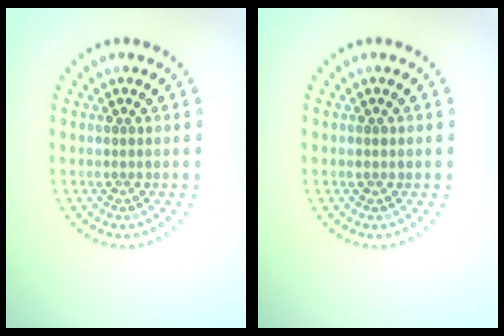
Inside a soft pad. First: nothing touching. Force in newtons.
{"total": 0.7, "press": 0.7, "slide": 0.0}